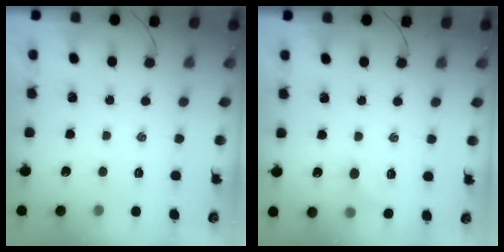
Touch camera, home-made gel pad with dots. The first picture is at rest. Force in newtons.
{"total": 5.7, "press": 5.4, "slide": 1.8}